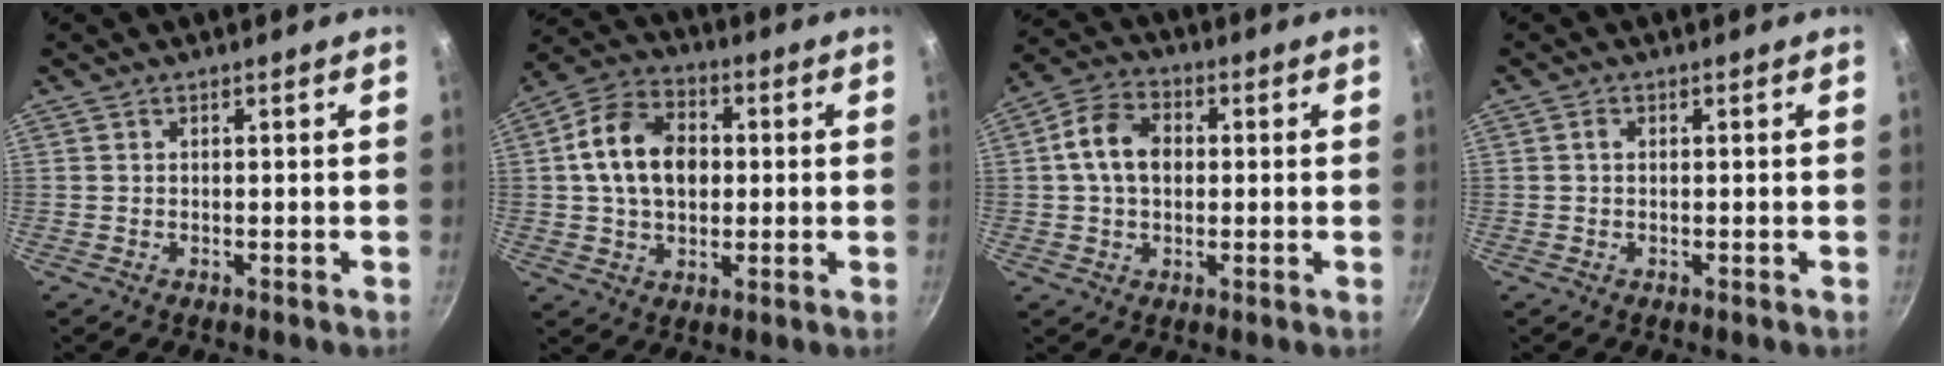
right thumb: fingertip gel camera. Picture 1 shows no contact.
{"total": 13.4, "force": [1.2, 9.6, 9.4], "torque": [-0.140, 0.017, 0.009]}
{"total": 9.2, "force": [0.8, 6.7, 6.3], "torque": [-0.098, 0.018, 0.004]}
{"total": 0.9, "force": [0.1, 0.6, 0.6], "torque": [-0.009, 0.005, 0.002]}